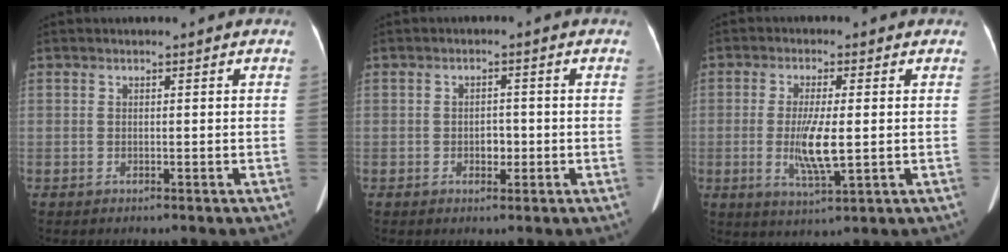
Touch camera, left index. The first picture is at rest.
{"total": 2.1, "force": [-1.2, 1.3, 1.2], "torque": [-0.015, -0.014, -0.019]}
{"total": 6.3, "force": [-1.0, 0.9, 6.1], "torque": [-0.122, -0.033, -0.020]}